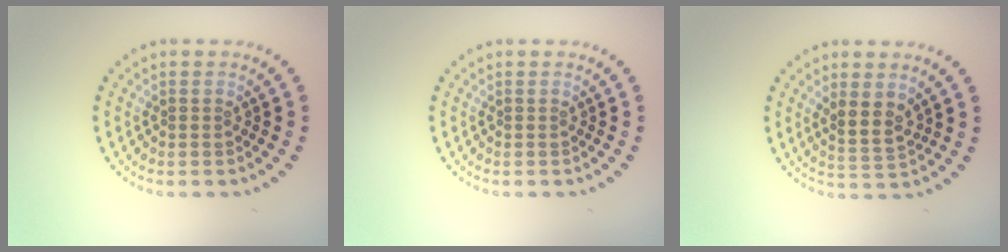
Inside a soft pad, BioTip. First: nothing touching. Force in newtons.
{"total": 0.0}
{"total": 2.5, "press": 2.2, "slide": 1.2}